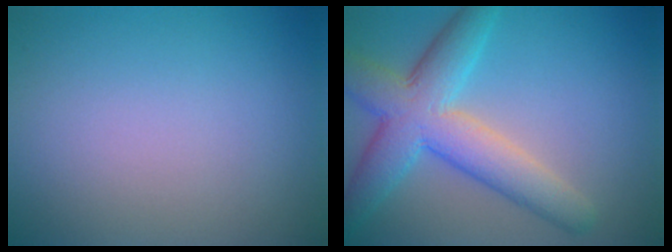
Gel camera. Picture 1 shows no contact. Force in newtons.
{"total": 7.3, "press": 7.3, "slide": 0.4}